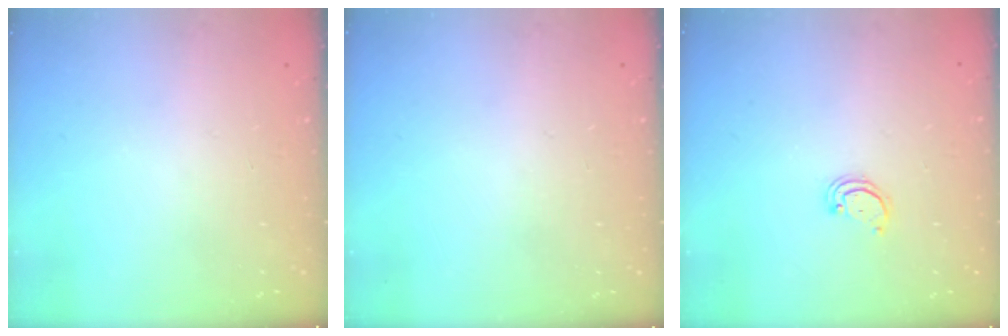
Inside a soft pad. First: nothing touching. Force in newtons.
{"total": 0.0}
{"total": 2.2, "press": 2.2, "slide": 0.2}